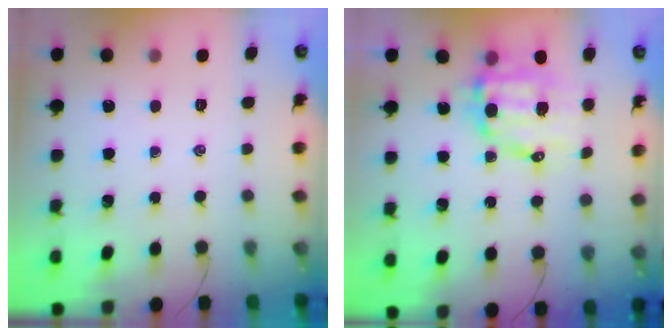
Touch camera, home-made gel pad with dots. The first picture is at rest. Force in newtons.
{"total": 10.5, "press": 10.3, "slide": 2.2}